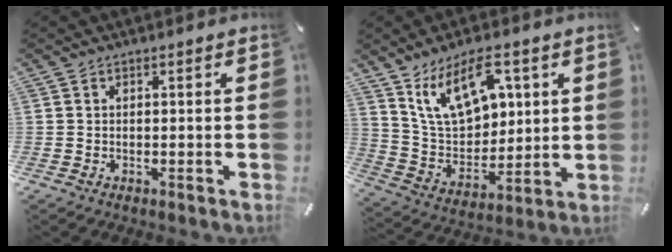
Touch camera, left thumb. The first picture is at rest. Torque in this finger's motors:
{"motor_torque": [2.22, 2.28, 1.78, -0.99, 0.18]}